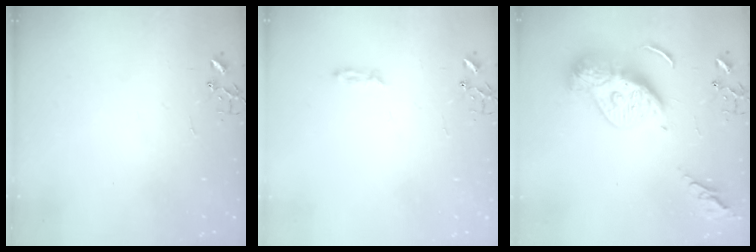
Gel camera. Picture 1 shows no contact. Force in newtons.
{"total": 3.2, "press": 3.1, "slide": 0.3}
{"total": 16.9, "press": 16.8, "slide": 1.6}